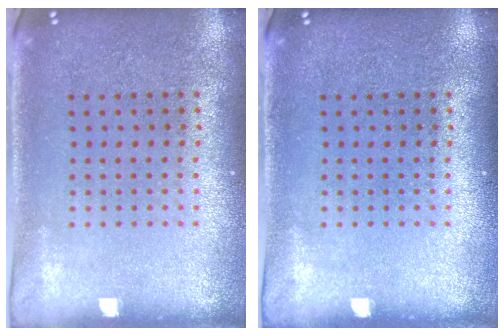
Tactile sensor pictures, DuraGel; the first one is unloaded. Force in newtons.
{"total": 0.0}